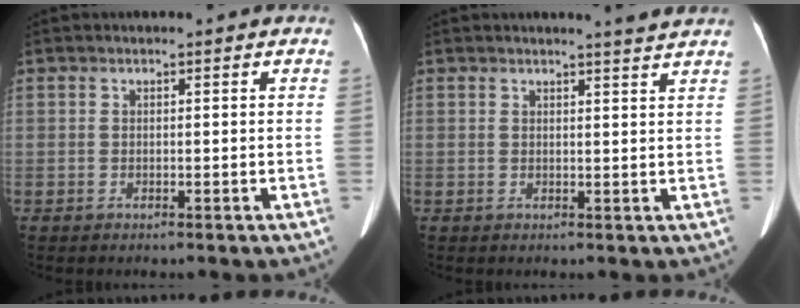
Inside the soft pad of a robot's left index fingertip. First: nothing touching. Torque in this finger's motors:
{"motor_torque": [0.03, -0.05, -0.01, -0.01]}